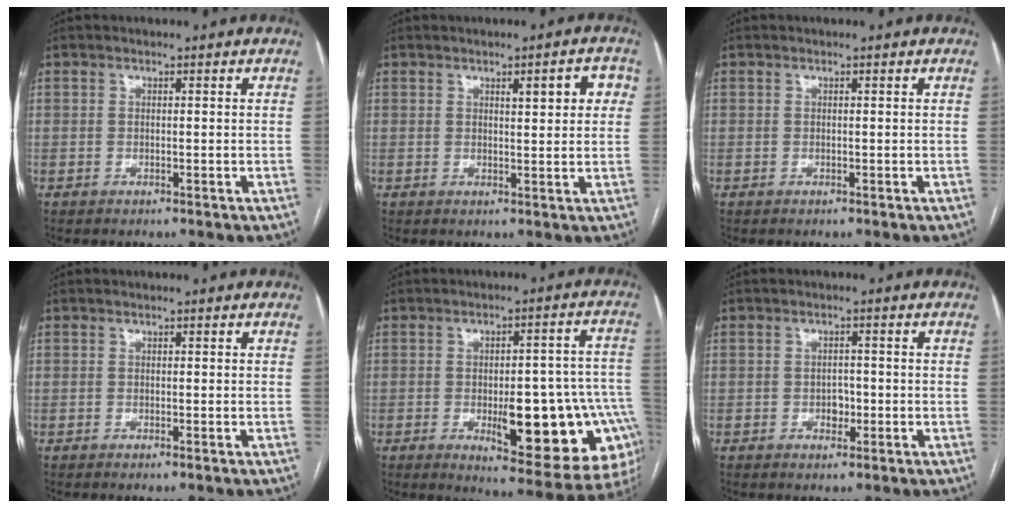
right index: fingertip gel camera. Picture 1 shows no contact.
{"total": 4.6, "force": [1.6, 1.1, 4.1], "torque": [-0.051, 0.007, 0.021]}
{"total": 0.0}
{"total": 0.0}
{"total": 20.2, "force": [-5.9, 6.6, 18.2], "torque": [-0.134, 0.030, -0.053]}
{"total": 2.2, "force": [-0.6, 1.5, 1.4], "torque": [-0.017, 0.007, -0.005]}